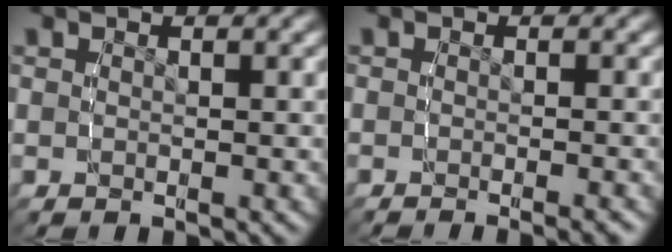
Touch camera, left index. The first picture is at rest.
{"total": 2.1, "force": [-1.8, 0.3, 1.2], "torque": [-0.013, 0.000, -0.028]}